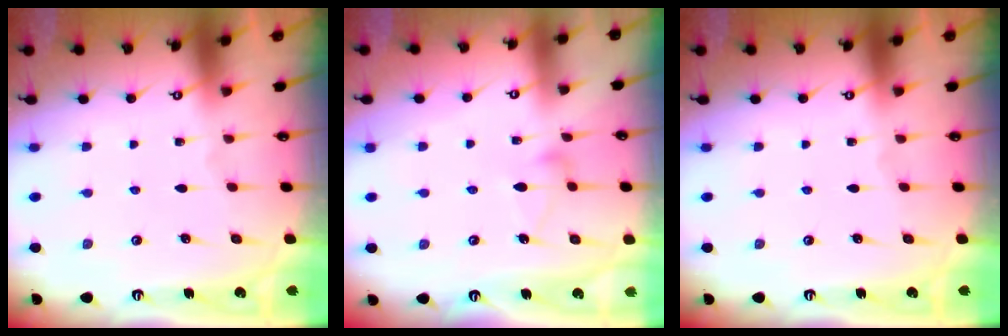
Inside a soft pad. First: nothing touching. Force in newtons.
{"total": 6.3, "press": 6.3, "slide": 0.3}
{"total": 0.0}